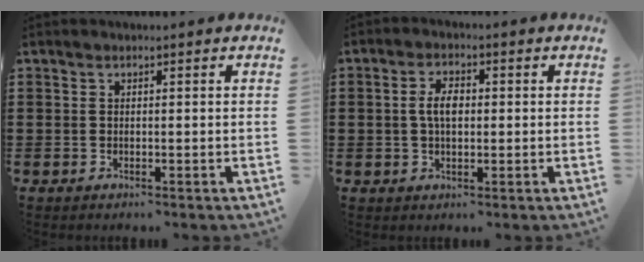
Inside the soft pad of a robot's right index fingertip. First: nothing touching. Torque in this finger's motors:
{"motor_torque": [0.72, -0.05, 0.33, 0.13]}